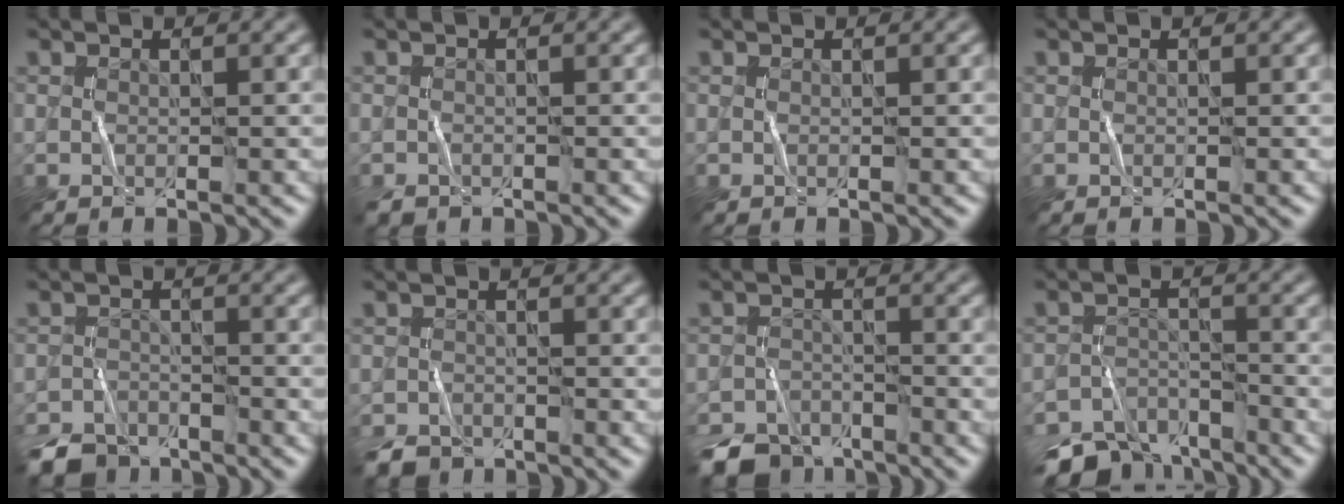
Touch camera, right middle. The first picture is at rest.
{"total": 0.8, "force": [-0.7, 0.4, 0.1], "torque": [-0.001, -0.003, -0.013]}
{"total": 0.0}
{"total": 0.0}
{"total": 4.4, "force": [-3.8, 1.9, 1.1], "torque": [-0.019, -0.007, -0.078]}
{"total": 2.9, "force": [-2.5, 1.3, 0.7], "torque": [-0.009, -0.005, -0.052]}
{"total": 5.4, "force": [-4.5, 2.5, 1.5], "torque": [-0.029, -0.009, -0.092]}
{"total": 7.7, "force": [-6.5, 3.2, 2.7], "torque": [-0.046, -0.014, -0.118]}